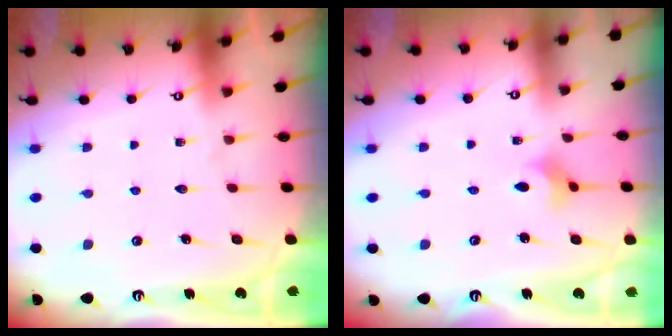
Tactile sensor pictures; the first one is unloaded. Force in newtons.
{"total": 2.2, "press": 2.2, "slide": 0.2}